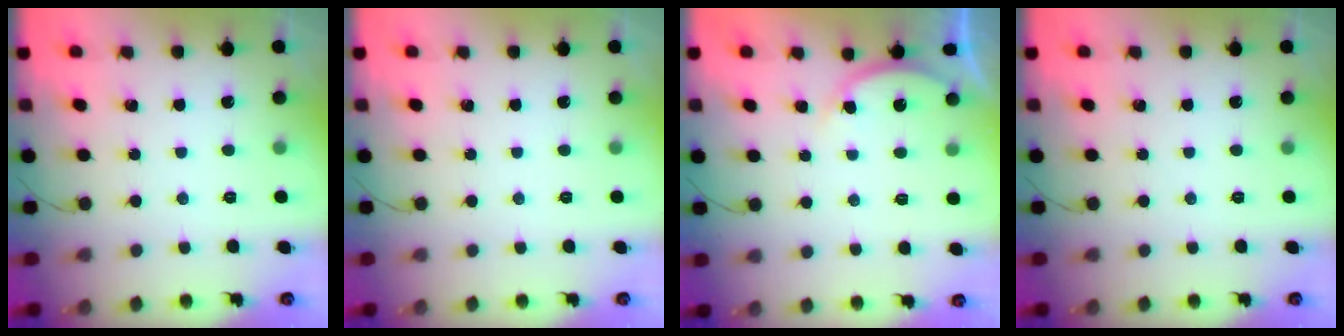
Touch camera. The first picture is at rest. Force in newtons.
{"total": 0.0}
{"total": 3.8, "press": 3.8, "slide": 0.6}
{"total": 0.0}